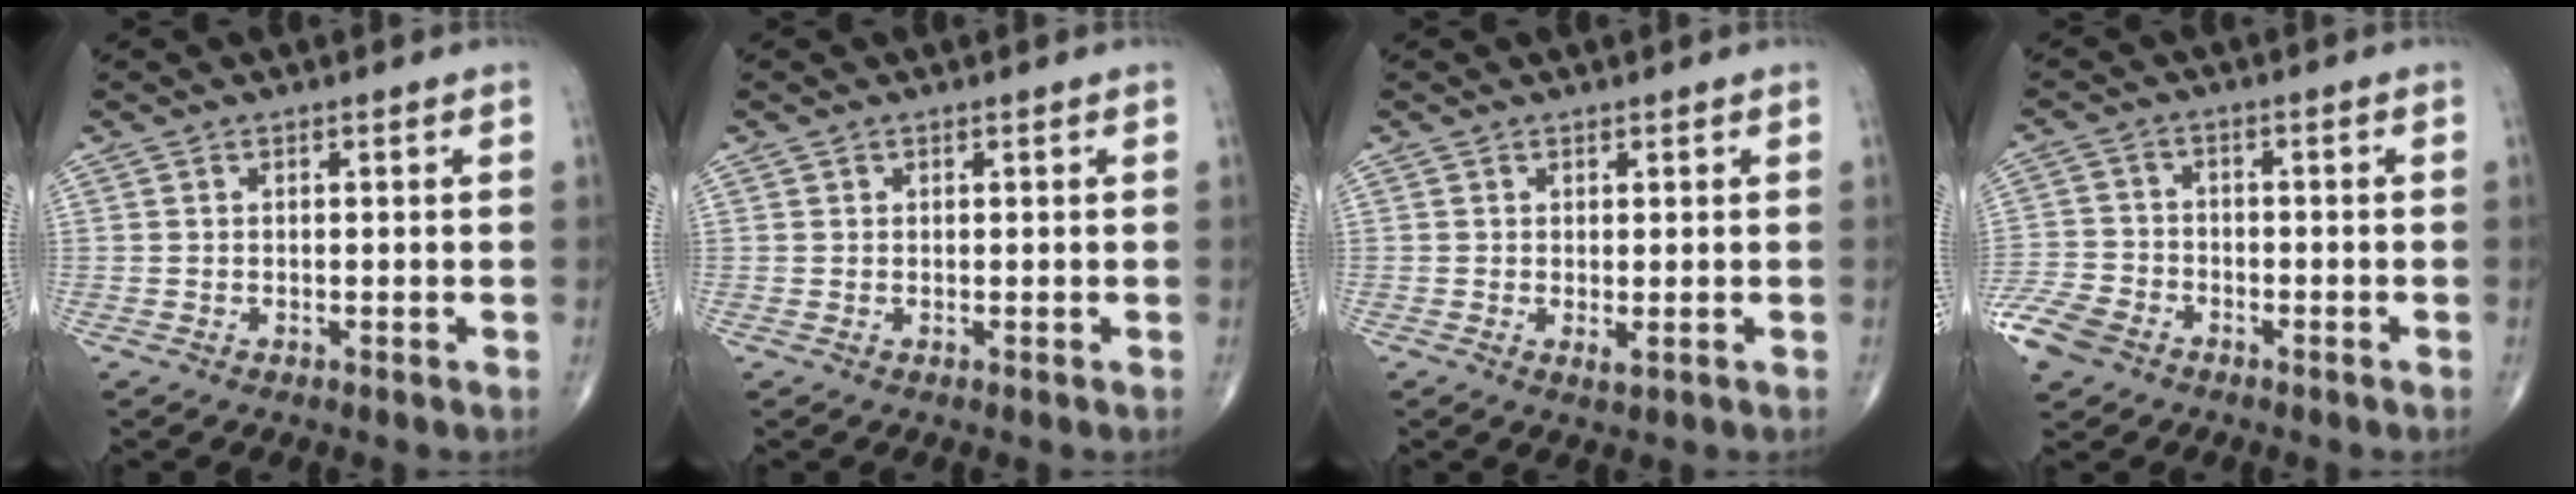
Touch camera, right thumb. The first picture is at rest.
{"total": 0.0}
{"total": 1.1, "force": [0.1, 0.3, 1.0], "torque": [-0.019, -0.006, 0.002]}
{"total": 7.7, "force": [-4.7, 5.2, 3.4], "torque": [-0.073, 0.013, -0.094]}